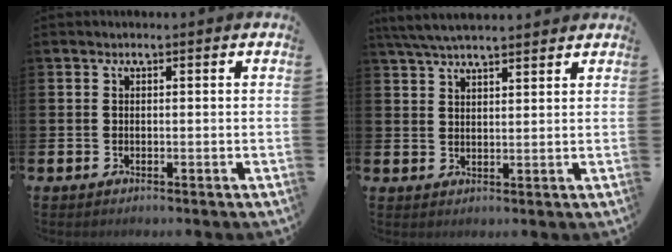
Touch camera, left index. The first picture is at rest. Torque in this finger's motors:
{"motor_torque": [1.08, -1.06, 0.64, 0.21]}